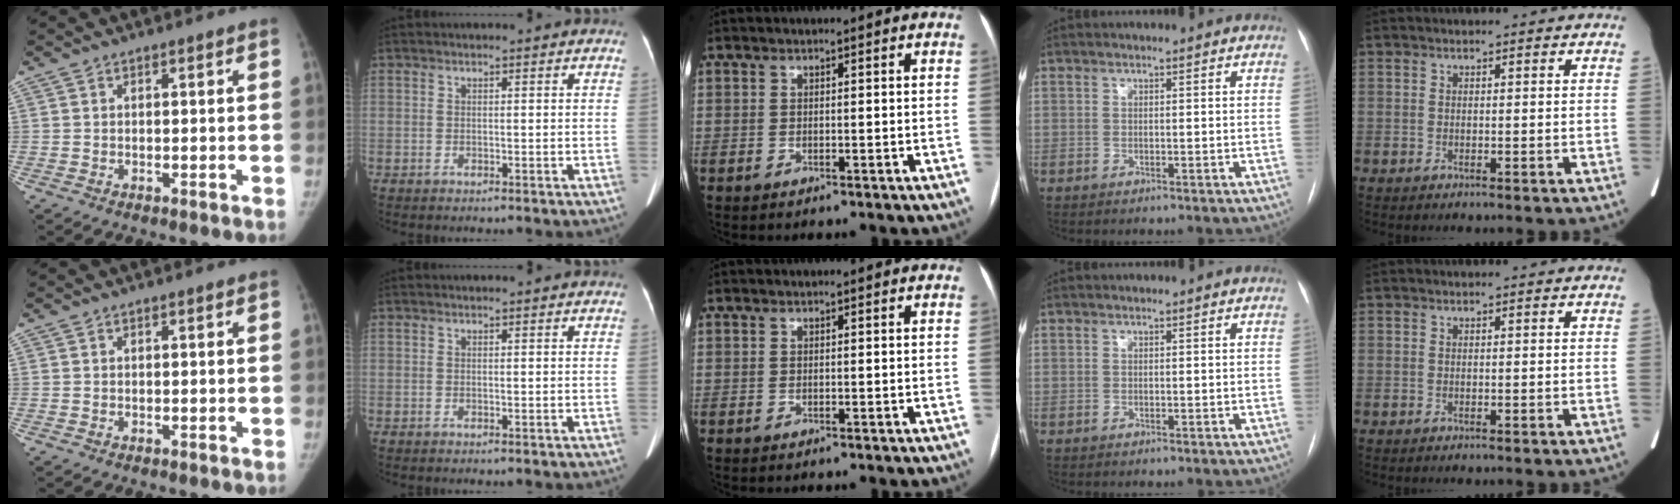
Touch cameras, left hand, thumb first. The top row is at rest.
{}